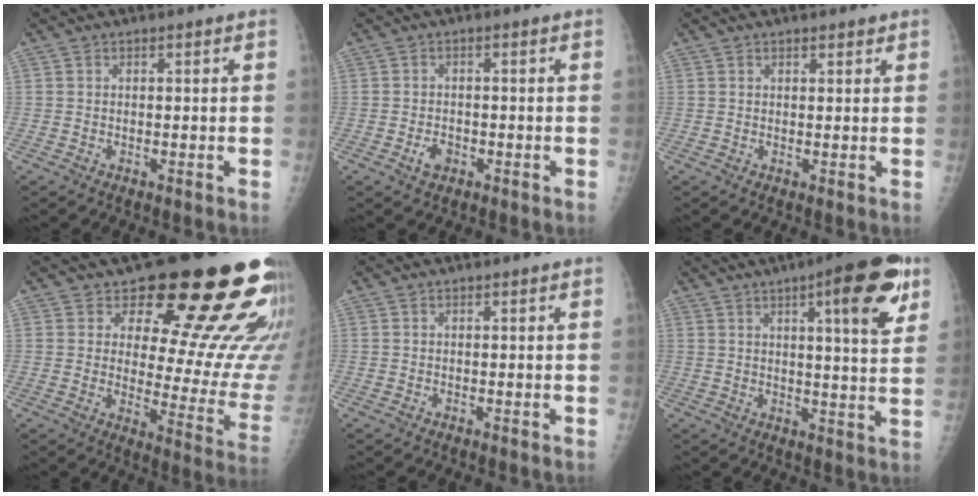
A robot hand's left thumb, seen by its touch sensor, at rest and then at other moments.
{"total": 2.6, "force": [-1.1, 1.9, 1.5], "torque": [-0.019, 0.004, -0.016]}
{"total": 1.2, "force": [1.0, 0.6, 0.5], "torque": [0.001, -0.006, 0.012]}
{"total": 21.4, "force": [14.6, 7.7, 13.7], "torque": [-0.130, -0.101, 0.182]}
{"total": 0.0}
{"total": 13.8, "force": [6.6, 3.2, 11.7], "torque": [-0.135, -0.024, 0.083]}